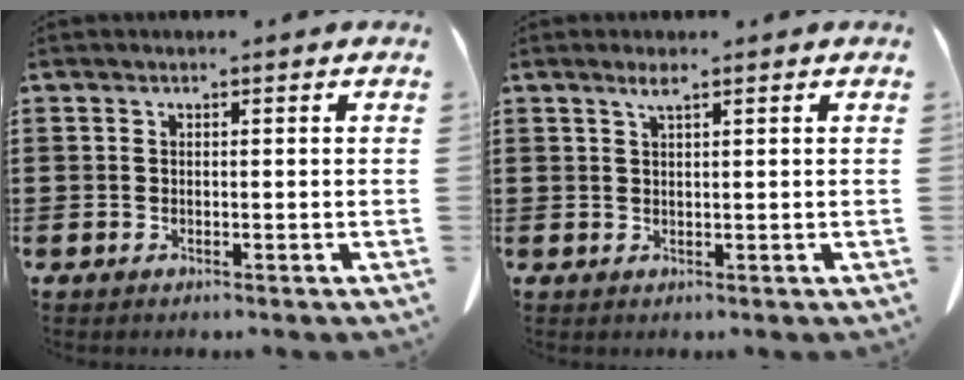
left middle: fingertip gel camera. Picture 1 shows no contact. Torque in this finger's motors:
{"motor_torque": [0.49, 0.12, 0.04, 0.06]}